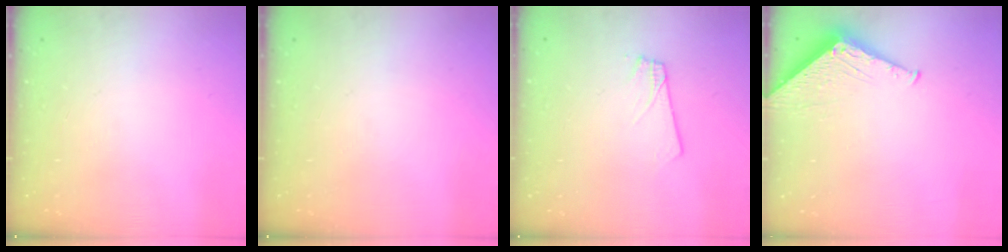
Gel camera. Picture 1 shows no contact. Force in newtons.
{"total": 0.0}
{"total": 1.8, "press": 1.8, "slide": 0.1}
{"total": 3.5, "press": 3.4, "slide": 0.3}